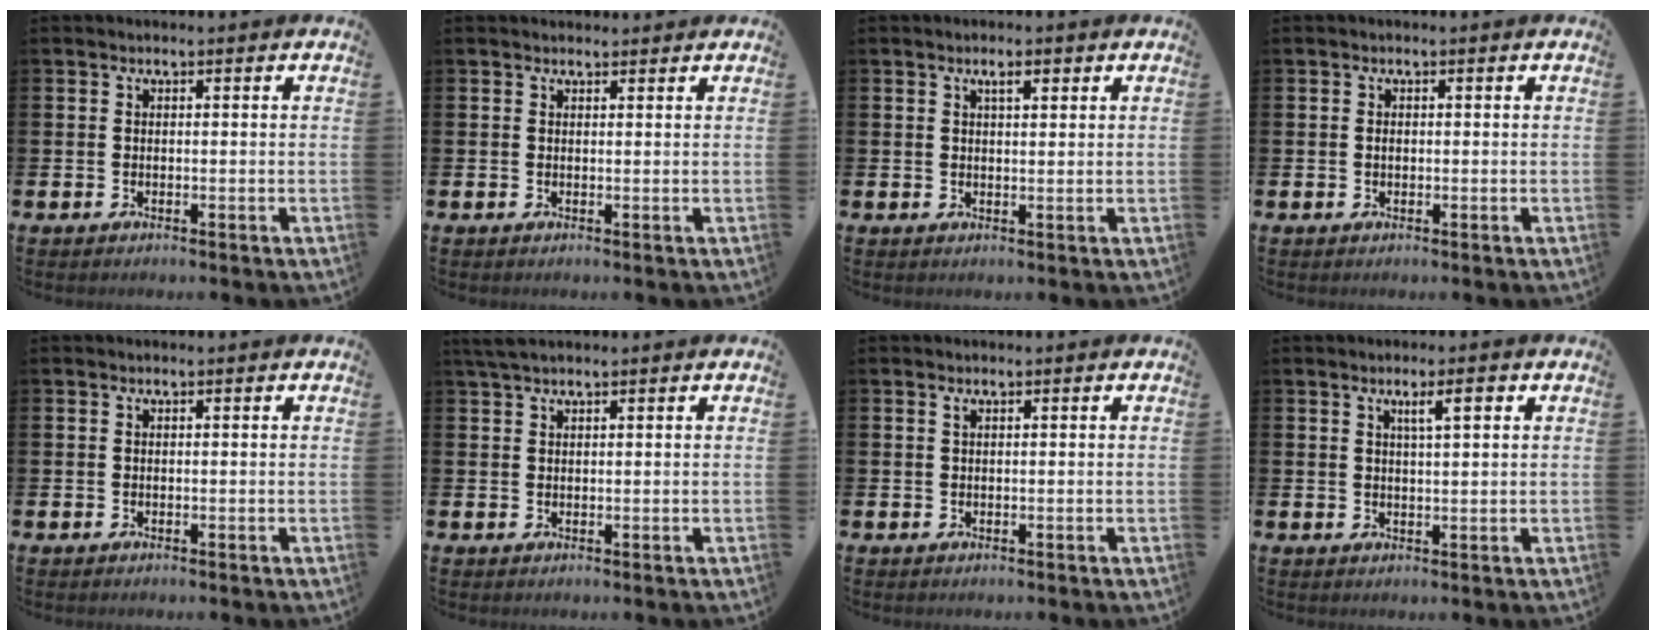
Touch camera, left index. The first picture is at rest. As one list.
[{"total": 0.8, "force": [0.8, 0.3, 0.1], "torque": [0.007, 0.000, 0.013]}, {"total": 2.3, "force": [1.4, 0.7, 1.7], "torque": [-0.017, -0.001, 0.020]}, {"total": 0.9, "force": [0.0, 0.6, 0.7], "torque": [-0.013, 0.003, -0.002]}, {"total": 0.0}, {"total": 2.3, "force": [1.9, 0.5, 1.2], "torque": [-0.034, 0.008, 0.036]}, {"total": 0.6, "force": [0.4, 0.1, 0.5], "torque": [-0.009, 0.002, 0.006]}, {"total": 3.5, "force": [2.0, 0.7, 2.8], "torque": [-0.039, -0.001, 0.028]}]